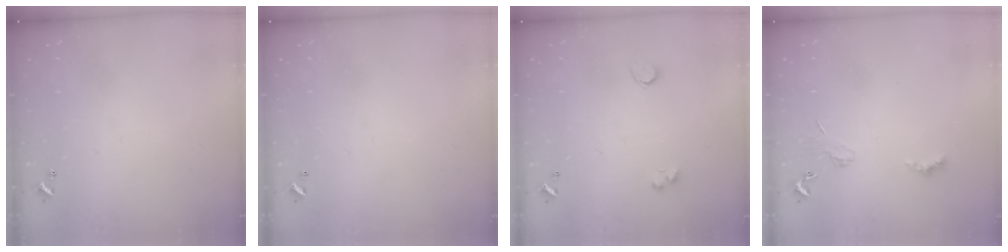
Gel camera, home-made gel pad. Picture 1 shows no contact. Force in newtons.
{"total": 2.9, "press": 2.9, "slide": 0.1}
{"total": 1.9, "press": 1.5, "slide": 1.1}
{"total": 2.0, "press": 1.9, "slide": 0.4}